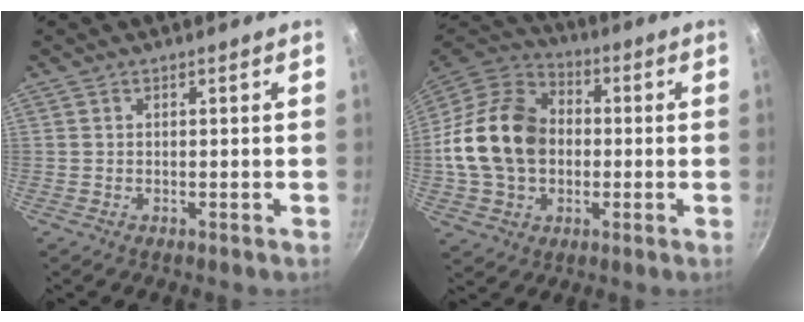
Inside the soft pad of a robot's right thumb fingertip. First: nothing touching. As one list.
[{"total": 19.1, "force": [-0.6, 14.6, 12.4], "torque": [-0.207, 0.031, -0.018]}]